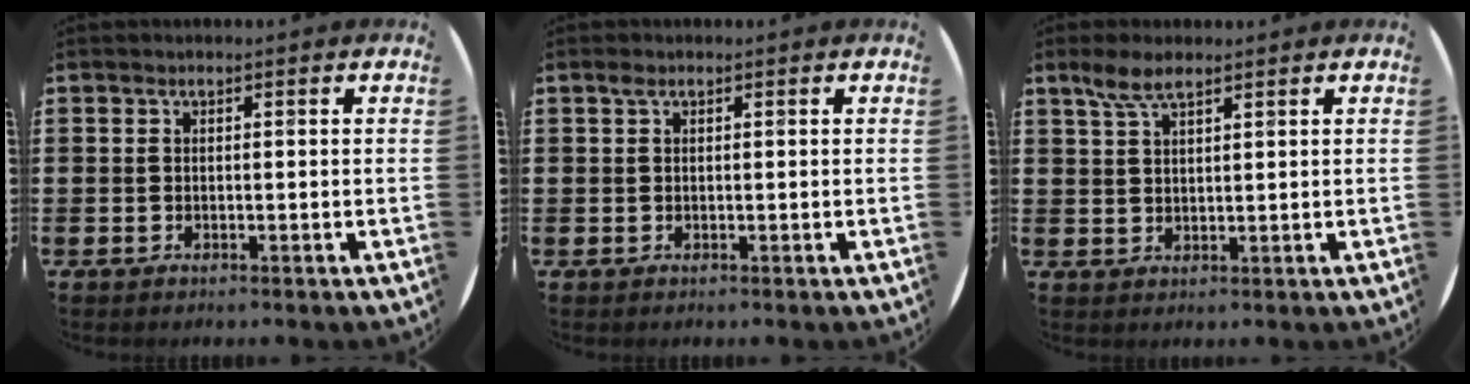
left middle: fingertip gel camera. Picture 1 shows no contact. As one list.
[{"total": 0.6, "force": [0.3, 0.3, 0.4], "torque": [-0.009, 0.002, 0.006]}, {"total": 4.1, "force": [2.9, 1.2, 2.6], "torque": [-0.057, 0.005, 0.052]}]